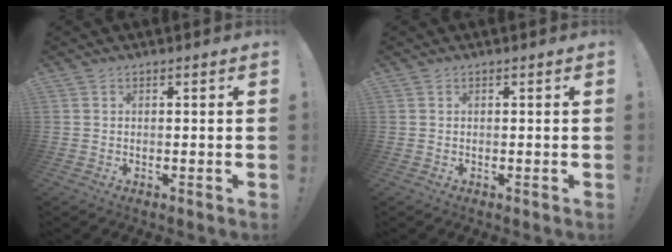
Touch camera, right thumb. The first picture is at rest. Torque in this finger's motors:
{"motor_torque": [0.00, 0.00, -0.06, 0.11, -0.01]}